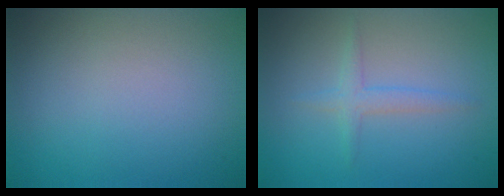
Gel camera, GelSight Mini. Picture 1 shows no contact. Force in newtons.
{"total": 1.6, "press": 1.6, "slide": 0.1}